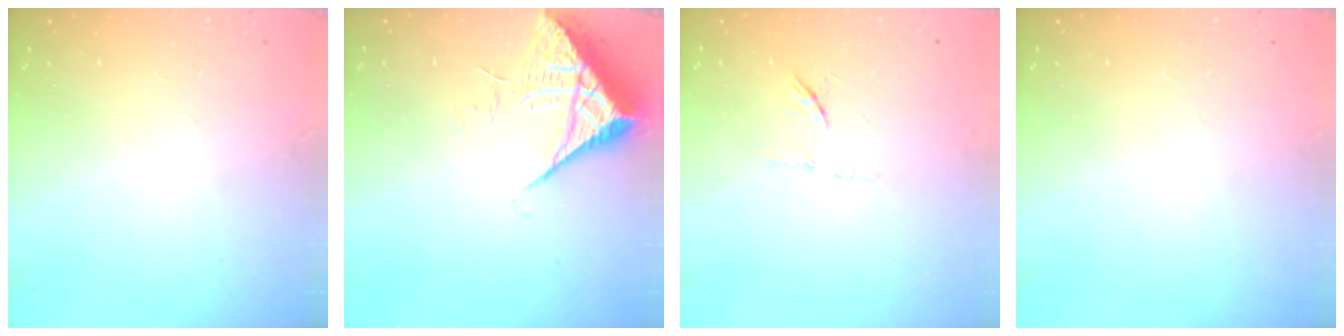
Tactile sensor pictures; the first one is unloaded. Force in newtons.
{"total": 7.2, "press": 7.2, "slide": 0.8}
{"total": 6.4, "press": 6.3, "slide": 0.8}
{"total": 0.0}